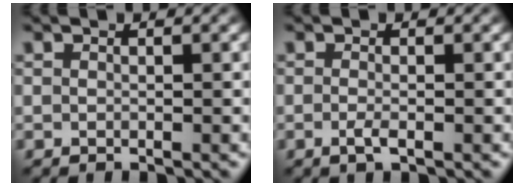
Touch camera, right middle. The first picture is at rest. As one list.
[{"total": 1.2, "force": [-0.5, 0.3, 1.1], "torque": [-0.024, -0.005, -0.011]}]